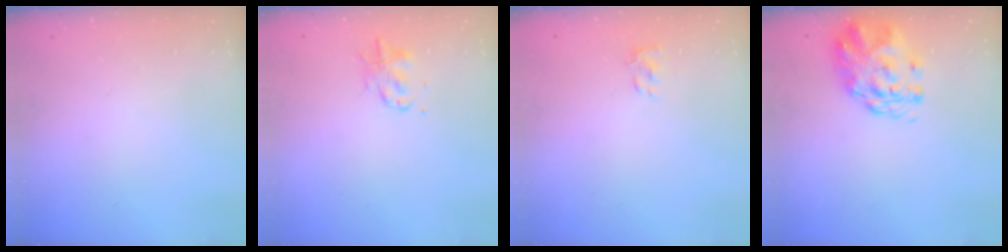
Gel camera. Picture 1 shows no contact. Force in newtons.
{"total": 2.8, "press": 2.8, "slide": 0.2}
{"total": 1.4, "press": 1.3, "slide": 0.6}
{"total": 2.9, "press": 2.7, "slide": 1.0}